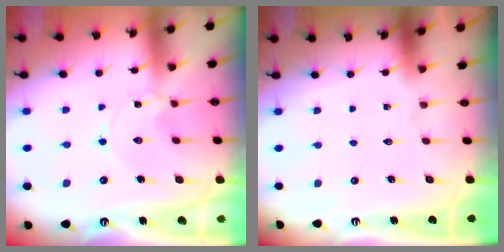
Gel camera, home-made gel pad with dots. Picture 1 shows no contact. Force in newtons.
{"total": 0.0}